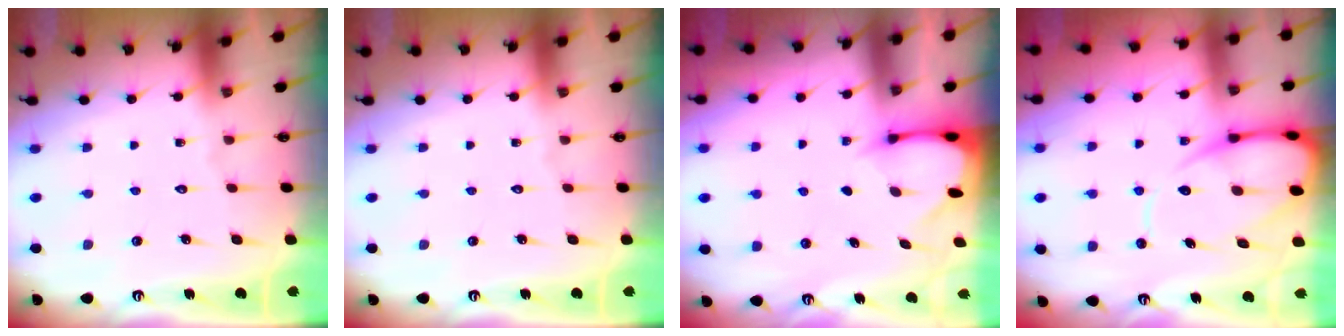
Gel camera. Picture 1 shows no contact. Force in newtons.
{"total": 0.0}
{"total": 2.5, "press": 2.5, "slide": 0.3}
{"total": 12.1, "press": 12.0, "slide": 1.4}